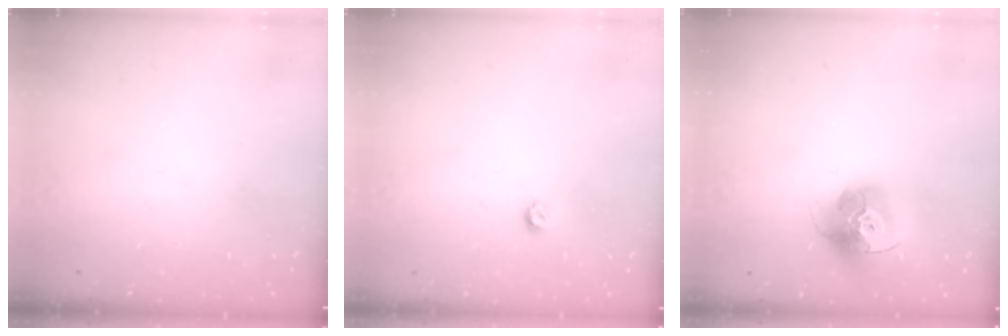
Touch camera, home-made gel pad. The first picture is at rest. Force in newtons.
{"total": 3.2, "press": 3.2, "slide": 0.3}
{"total": 15.8, "press": 15.7, "slide": 1.6}